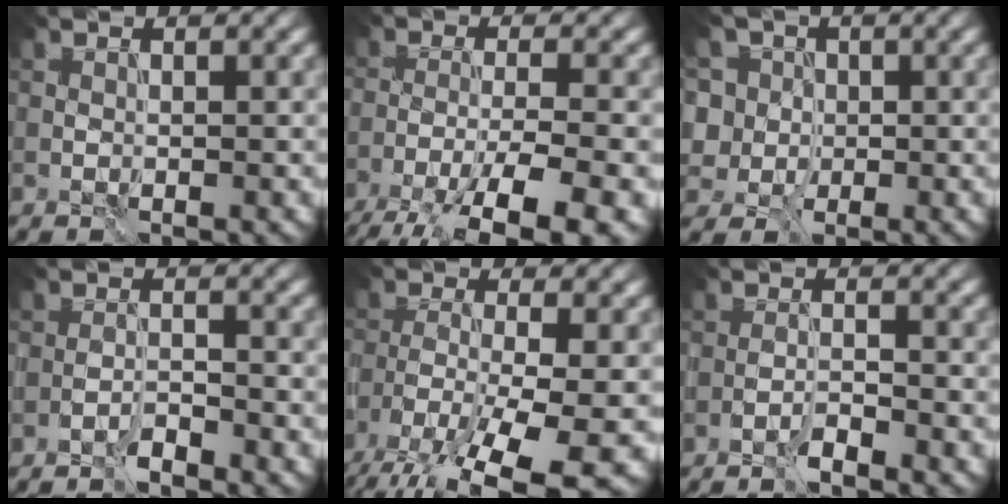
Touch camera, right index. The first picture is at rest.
{"total": 10.6, "force": [-7.5, 2.5, 7.1], "torque": [-0.116, -0.019, -0.118]}
{"total": 8.2, "force": [2.7, 6.9, 3.5], "torque": [-0.062, 0.036, 0.009]}
{"total": 1.6, "force": [-1.4, 0.1, 0.8], "torque": [-0.011, 0.006, -0.030]}
{"total": 11.6, "force": [-7.6, 3.1, 8.1], "torque": [-0.159, -0.020, -0.132]}
{"total": 1.8, "force": [-1.4, 0.1, 1.1], "torque": [-0.019, 0.005, -0.031]}